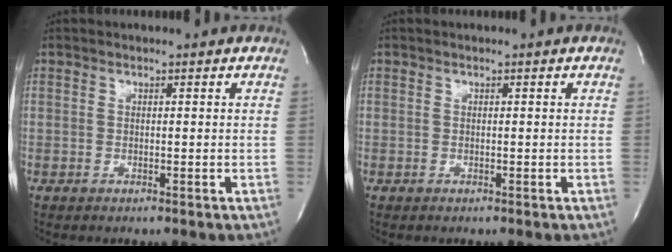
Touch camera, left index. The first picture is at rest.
{"total": 0.0}